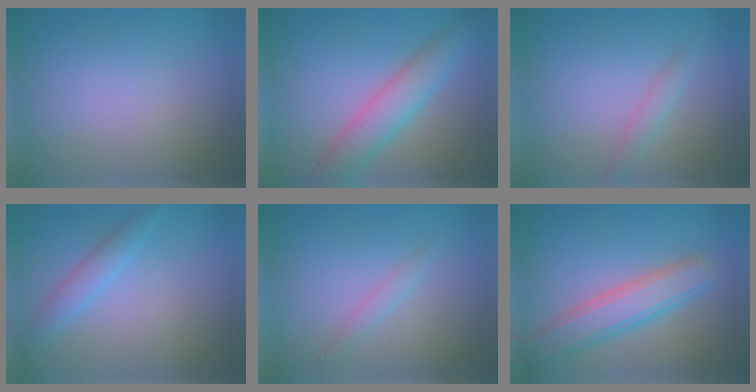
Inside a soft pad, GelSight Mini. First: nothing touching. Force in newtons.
{"total": 4.3, "press": 4.3, "slide": 0.1}
{"total": 1.4, "press": 1.4, "slide": 0.0}
{"total": 1.9, "press": 1.9, "slide": 0.1}
{"total": 1.0, "press": 1.0, "slide": 0.0}
{"total": 4.7, "press": 4.7, "slide": 0.3}